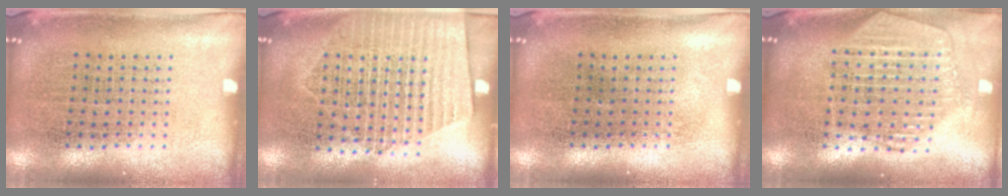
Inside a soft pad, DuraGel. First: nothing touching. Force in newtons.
{"total": 1.7, "press": 1.5, "slide": 0.7}
{"total": 0.0}
{"total": 2.2, "press": 2.0, "slide": 1.0}